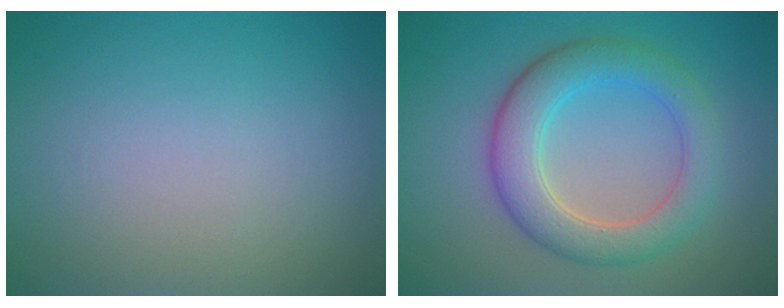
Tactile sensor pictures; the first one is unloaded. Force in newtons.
{"total": 5.6, "press": 5.6, "slide": 0.4}